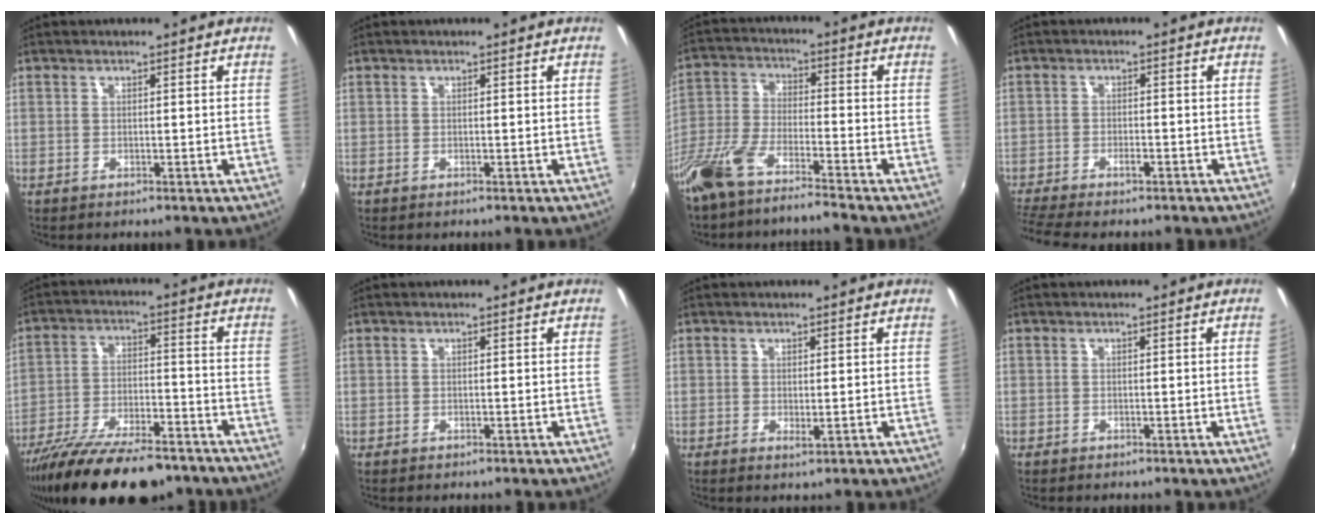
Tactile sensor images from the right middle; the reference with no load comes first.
{"total": 0.0}
{"total": 10.7, "force": [-8.7, 1.4, 6.2], "torque": [-0.140, -0.014, -0.169]}
{"total": 6.4, "force": [-5.3, 0.9, 3.4], "torque": [-0.091, -0.021, -0.097]}
{"total": 19.8, "force": [-15.5, 5.7, 10.9], "torque": [-0.206, -0.041, -0.245]}
{"total": 0.0}
{"total": 0.9, "force": [0.3, 0.0, 0.8], "torque": [-0.013, -0.001, 0.006]}
{"total": 1.1, "force": [0.0, -0.7, 0.8], "torque": [-0.003, -0.008, 0.000]}